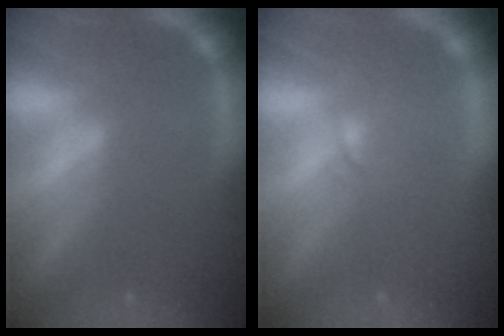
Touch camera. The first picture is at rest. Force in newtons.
{"total": 1.4}